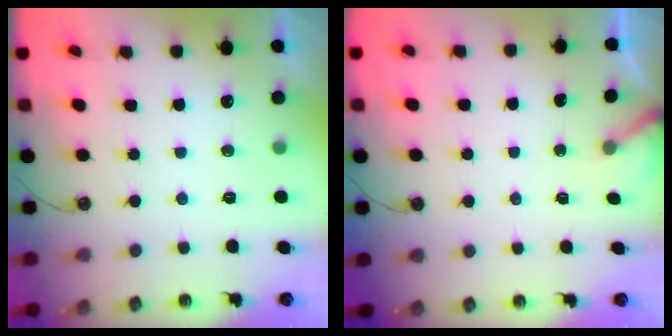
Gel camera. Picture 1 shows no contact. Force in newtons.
{"total": 3.3, "press": 3.3, "slide": 0.3}